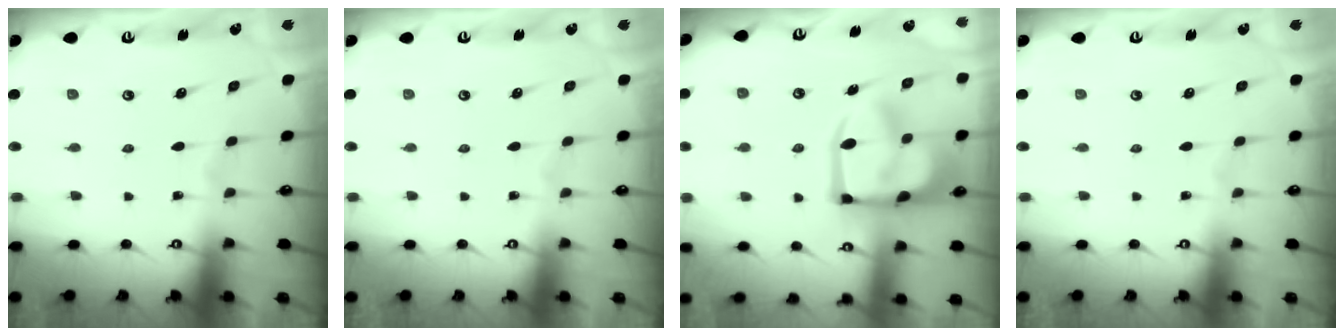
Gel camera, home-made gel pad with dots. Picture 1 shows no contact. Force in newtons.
{"total": 0.0}
{"total": 16.4, "press": 16.3, "slide": 1.9}
{"total": 0.0}